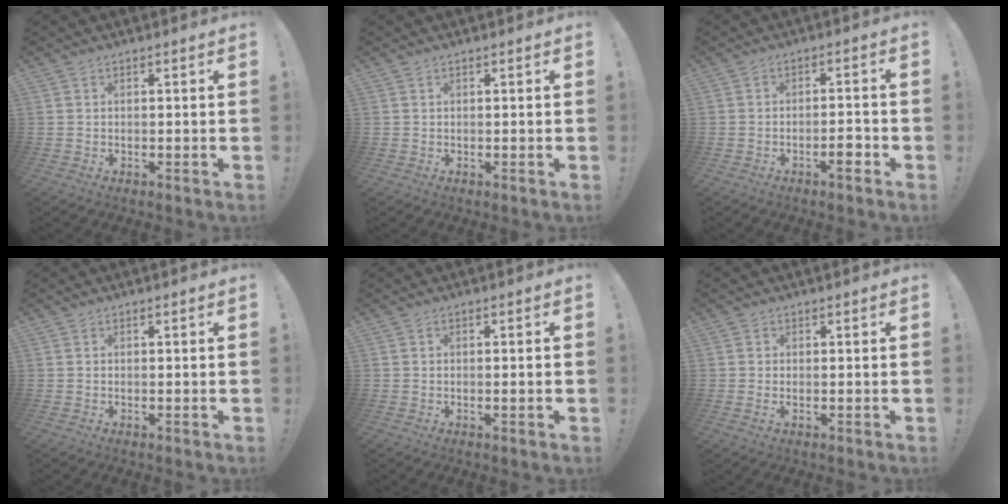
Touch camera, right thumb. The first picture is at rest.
{"total": 0.0}
{"total": 4.3, "force": [-2.6, 1.2, 3.3], "torque": [-0.037, 0.008, -0.044]}
{"total": 0.0}
{"total": 1.3, "force": [-0.2, -0.1, 1.3], "torque": [-0.014, -0.004, -0.006]}
{"total": 0.7, "force": [0.5, 0.0, 0.4], "torque": [0.007, -0.008, 0.007]}